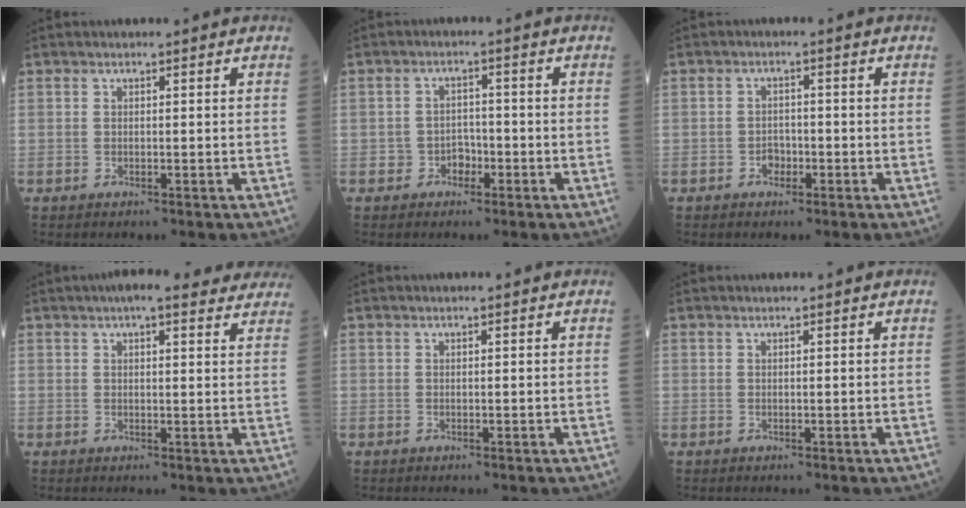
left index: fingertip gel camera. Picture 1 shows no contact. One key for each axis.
{"total": 2.6, "fx": -1.4, "fy": 2.1, "fz": 0.7, "tx": -0.005, "ty": 0.008, "tz": -0.026}
{"total": 2.0, "fx": -1.1, "fy": 1.4, "fz": 0.9, "tx": -0.011, "ty": 0.005, "tz": -0.019}
{"total": 11.3, "fx": 9.5, "fy": 2.5, "fz": 5.5, "tx": -0.057, "ty": 0.026, "tz": 0.103}
{"total": 0.0}
{"total": 0.7, "fx": 0.6, "fy": -0.1, "fz": 0.3, "tx": -0.004, "ty": 0.006, "tz": 0.015}